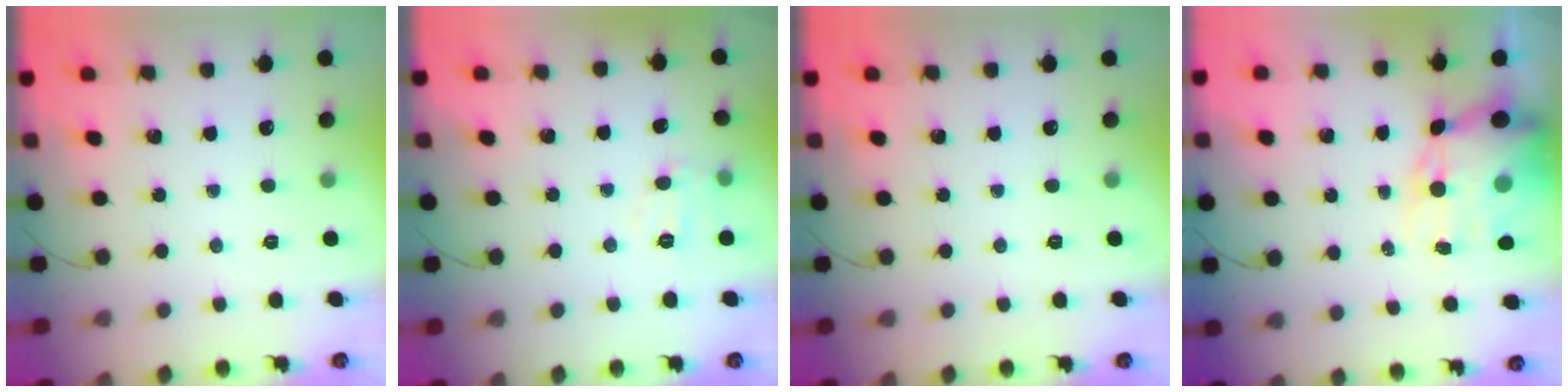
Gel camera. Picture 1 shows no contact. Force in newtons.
{"total": 6.5, "press": 6.3, "slide": 1.2}
{"total": 0.0}
{"total": 14.3, "press": 14.0, "slide": 3.1}